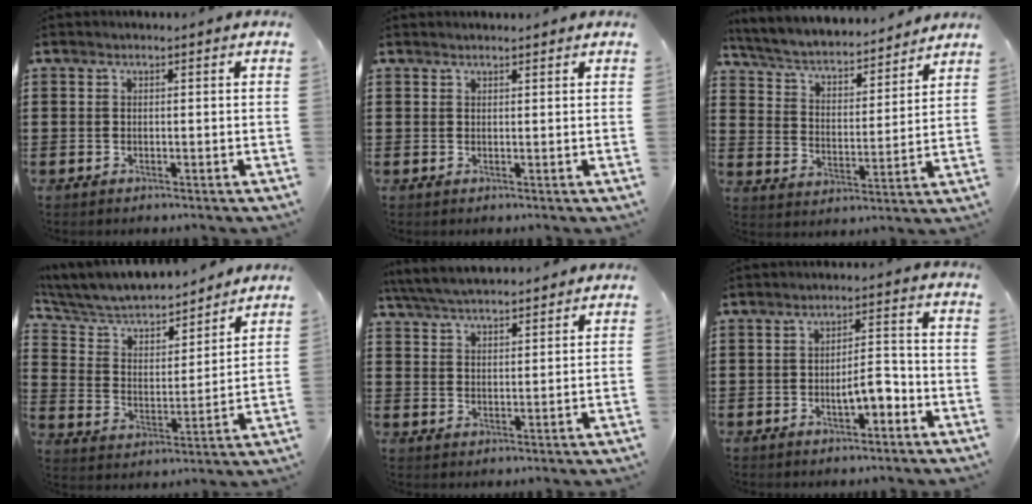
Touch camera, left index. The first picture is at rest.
{"total": 0.8, "force": [0.8, 0.1, 0.1], "torque": [-0.004, 0.000, 0.015]}
{"total": 4.2, "force": [3.7, 1.2, 1.6], "torque": [-0.051, -0.029, 0.055]}
{"total": 5.4, "force": [4.9, 1.6, 1.5], "torque": [-0.055, -0.040, 0.077]}
{"total": 5.4, "force": [5.2, 0.5, 1.5], "torque": [-0.045, -0.015, 0.094]}
{"total": 5.1, "force": [-2.1, 1.8, 4.2], "torque": [-0.065, 0.007, -0.042]}